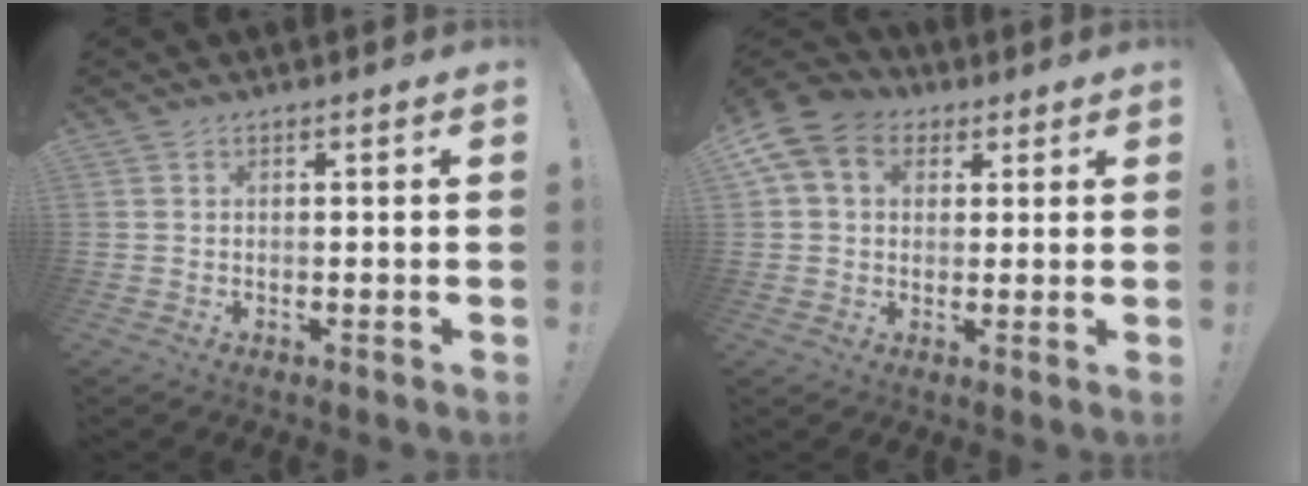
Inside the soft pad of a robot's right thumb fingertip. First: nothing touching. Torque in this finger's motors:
{"motor_torque": [0.73, 0.90, 0.33, -0.25, 0.17]}